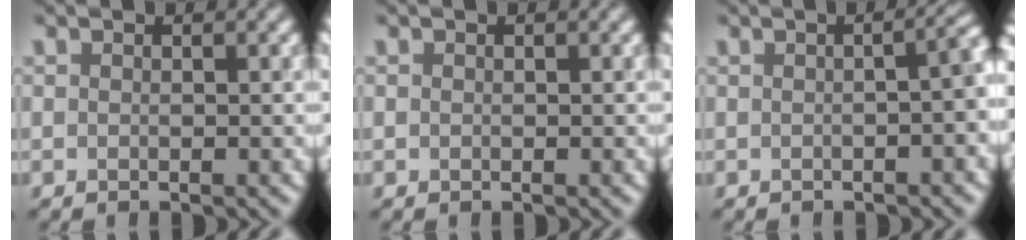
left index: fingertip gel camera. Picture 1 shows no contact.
{"total": 0.0}
{"total": 5.4, "force": [-0.5, 2.5, 4.8], "torque": [-0.018, 0.008, -0.003]}